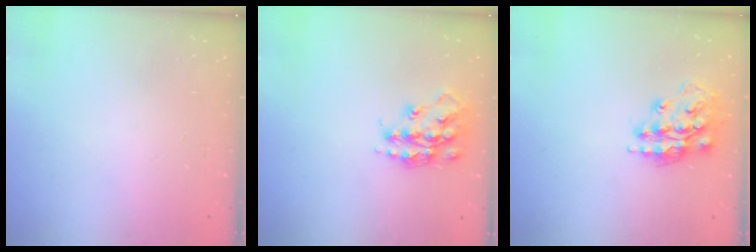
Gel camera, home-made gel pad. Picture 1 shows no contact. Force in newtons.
{"total": 14.7, "press": 14.7, "slide": 0.9}
{"total": 14.9, "press": 14.9, "slide": 1.1}